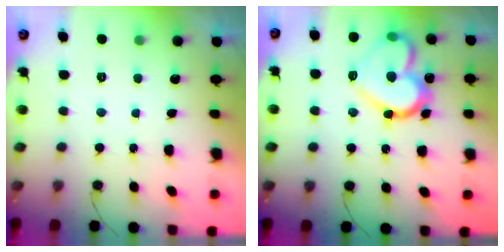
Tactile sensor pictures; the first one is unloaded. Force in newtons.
{"total": 17.9, "press": 17.9, "slide": 1.2}